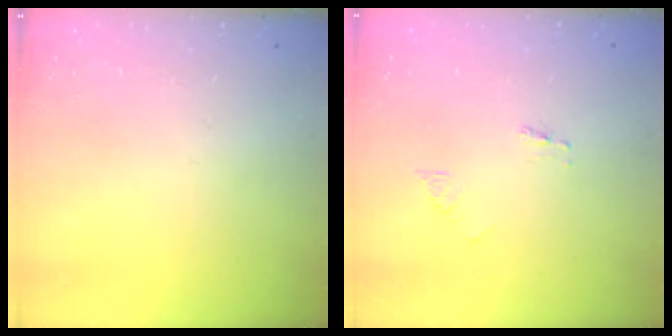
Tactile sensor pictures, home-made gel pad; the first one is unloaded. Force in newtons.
{"total": 2.1, "press": 2.1, "slide": 0.1}